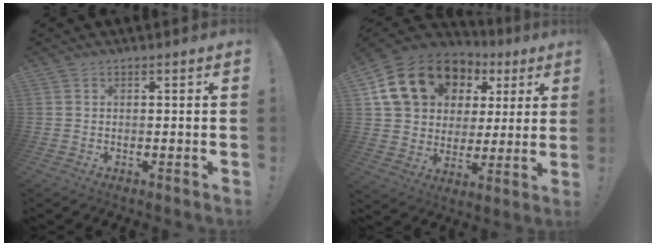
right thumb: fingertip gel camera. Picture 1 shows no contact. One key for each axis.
{"total": 19.9, "fx": 9.5, "fy": 14.4, "fz": 10.0, "tx": -0.170, "ty": -0.028, "tz": 0.197}